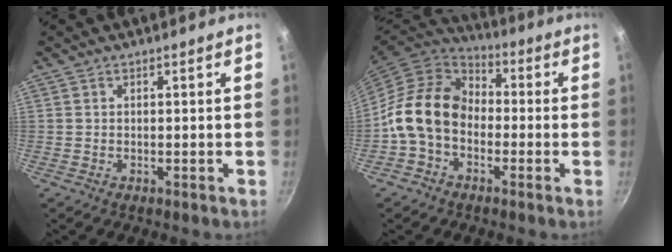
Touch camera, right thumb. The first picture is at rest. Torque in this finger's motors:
{"motor_torque": [2.49, 2.53, 1.10, -1.17, 0.29]}